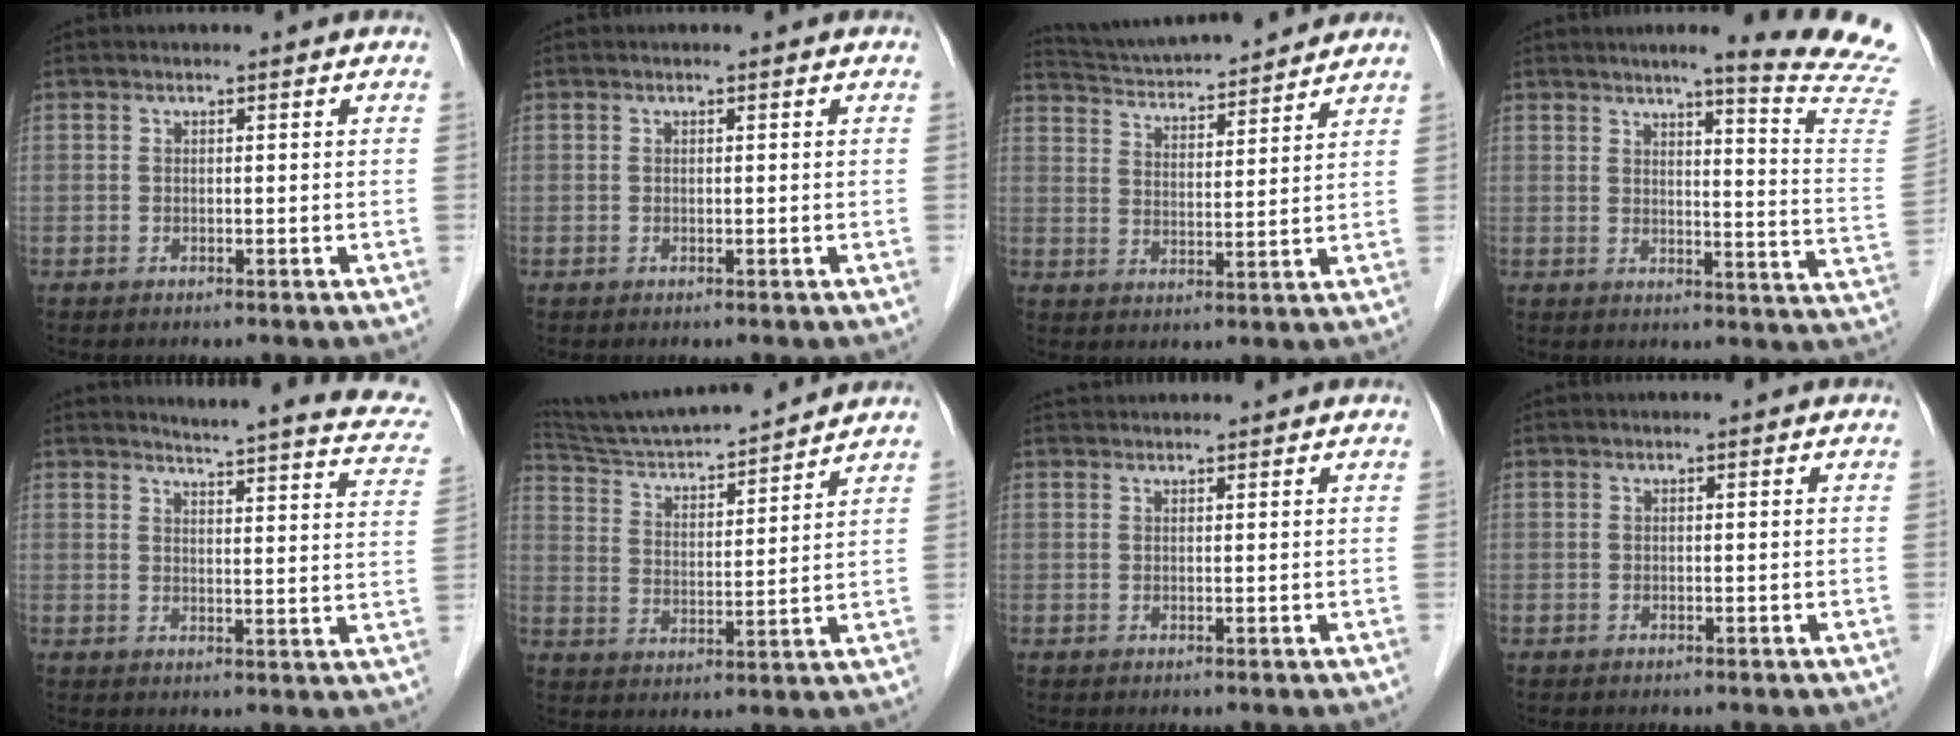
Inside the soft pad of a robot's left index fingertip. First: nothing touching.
{"total": 0.0}
{"total": 14.2, "force": [13.4, 1.1, 4.7], "torque": [-0.086, 0.018, 0.209]}
{"total": 15.7, "force": [13.7, -2.0, 7.6], "torque": [-0.096, -0.099, 0.143]}
{"total": 18.0, "force": [16.7, 1.6, 6.5], "torque": [-0.077, -0.059, 0.176]}
{"total": 15.6, "force": [14.7, 0.6, 5.4], "torque": [-0.101, 0.008, 0.240]}
{"total": 0.8, "force": [0.8, 0.1, 0.1], "torque": [-0.004, 0.018, 0.017]}
{"total": 0.0}